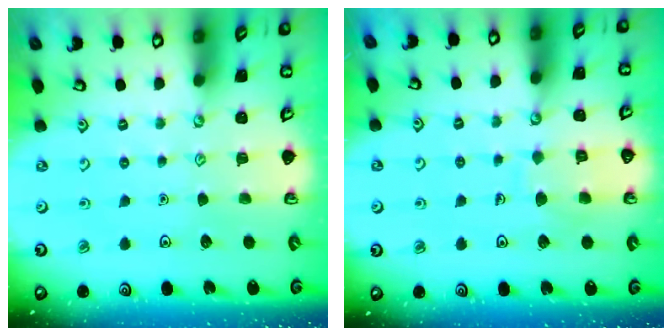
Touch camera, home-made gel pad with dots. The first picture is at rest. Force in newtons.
{"total": 7.3, "press": 7.3, "slide": 0.7}